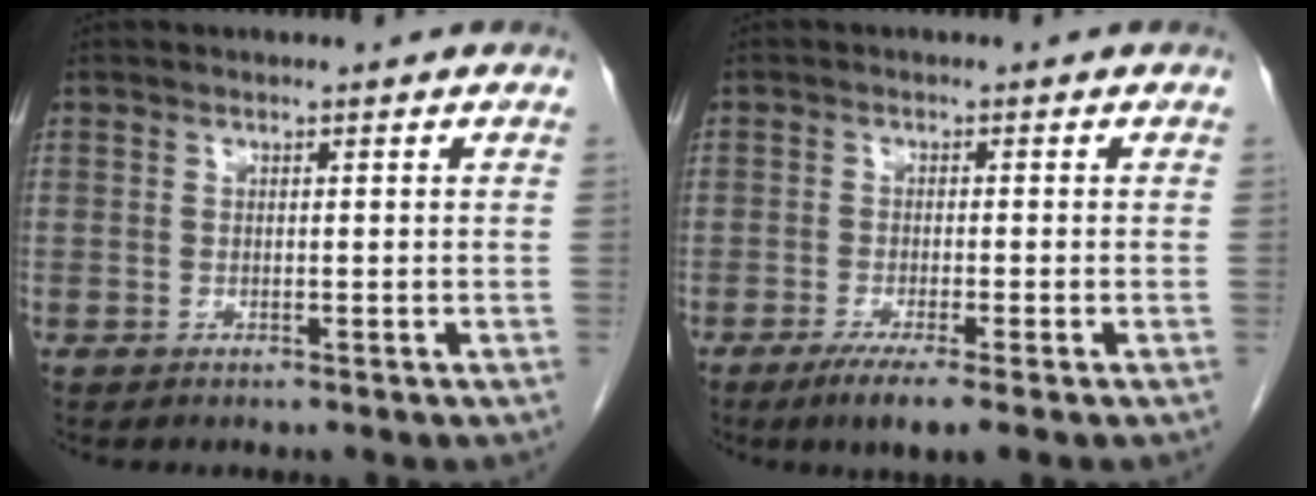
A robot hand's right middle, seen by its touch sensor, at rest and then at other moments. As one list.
[{"total": 5.1, "force": [-3.2, 0.0, 3.9], "torque": [-0.067, -0.014, -0.056]}]